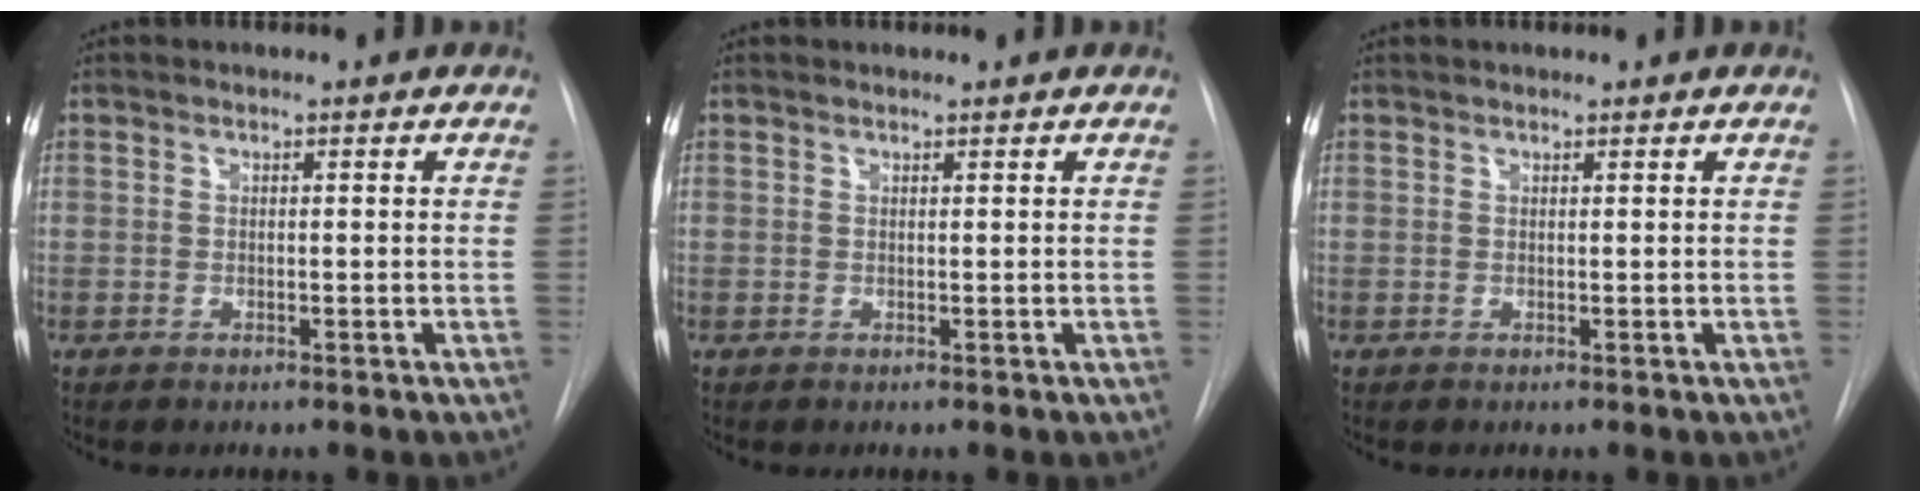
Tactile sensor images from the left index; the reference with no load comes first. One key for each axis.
{"total": 0.6, "fx": 0.6, "fy": -0.1, "fz": -0.1, "tx": -0.005, "ty": 0.006, "tz": 0.014}
{"total": 1.0, "fx": 1.0, "fy": 0.2, "fz": 0.2, "tx": -0.006, "ty": 0.010, "tz": 0.018}